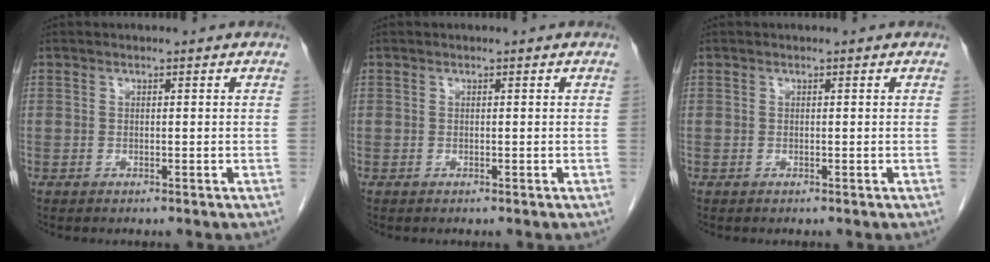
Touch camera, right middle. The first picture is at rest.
{"total": 0.0}
{"total": 0.0}